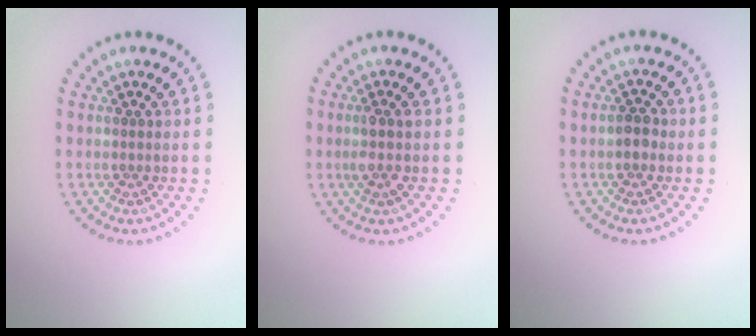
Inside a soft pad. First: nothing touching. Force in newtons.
{"total": 1.6, "press": 1.4, "slide": 0.7}
{"total": 1.4, "press": 1.4, "slide": 0.2}